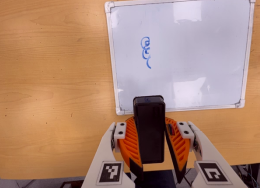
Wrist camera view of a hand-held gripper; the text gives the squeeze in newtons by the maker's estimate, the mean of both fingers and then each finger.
{"total": 9.8, "left": 9.4, "right": 10.2}